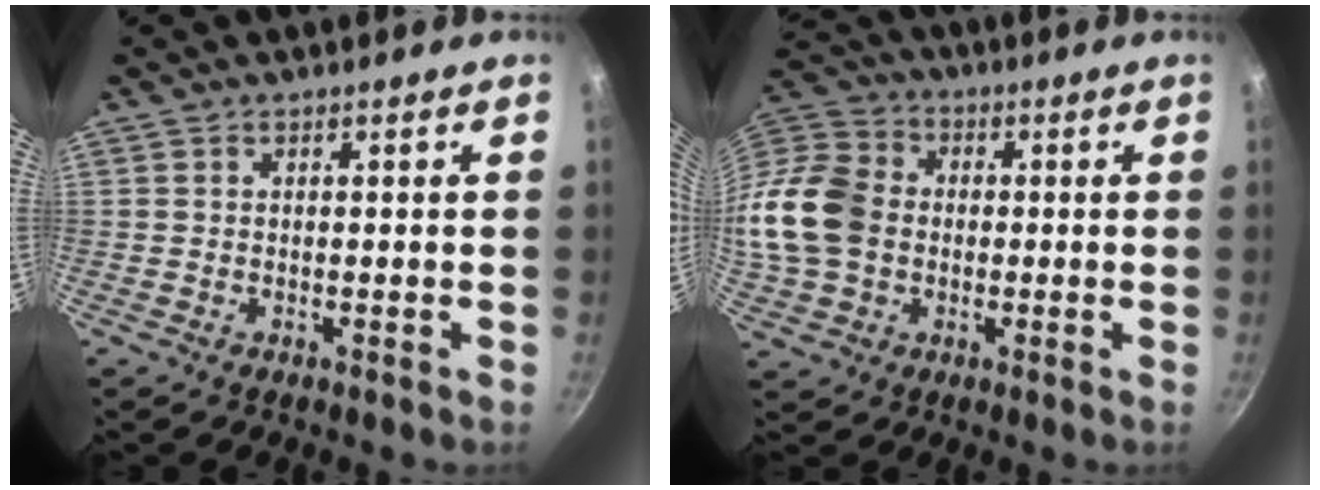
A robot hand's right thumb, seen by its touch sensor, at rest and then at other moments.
{"total": 17.2, "force": [-1.1, 13.7, 10.4], "torque": [-0.213, 0.028, -0.034]}